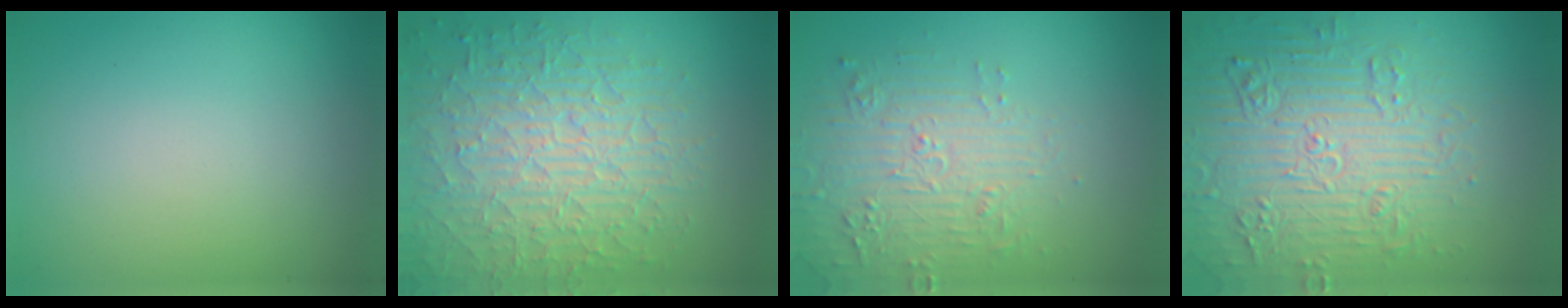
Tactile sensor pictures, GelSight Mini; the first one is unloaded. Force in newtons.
{"total": 8.9, "press": 6.2, "slide": 6.3}
{"total": 4.7, "press": 4.6, "slide": 1.0}
{"total": 7.8, "press": 7.6, "slide": 1.9}